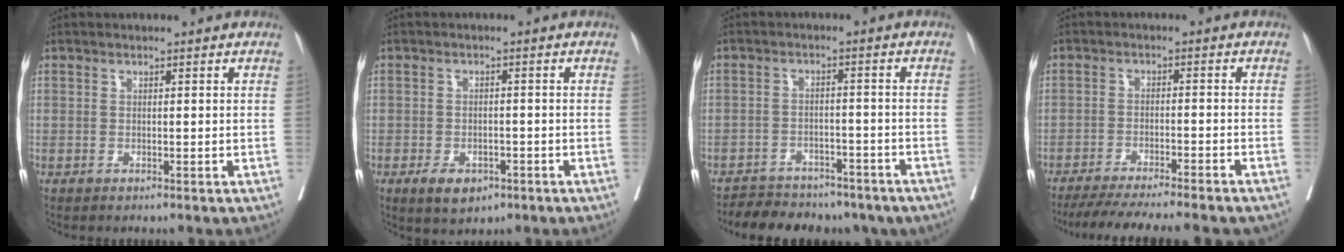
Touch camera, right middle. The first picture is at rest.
{"total": 5.0, "force": [-3.0, 2.8, 2.9], "torque": [-0.044, -0.001, -0.042]}
{"total": 14.4, "force": [-11.8, 6.3, 5.3], "torque": [-0.103, 0.012, -0.147]}
{"total": 15.6, "force": [-13.8, 0.0, 7.3], "torque": [-0.107, -0.039, -0.198]}